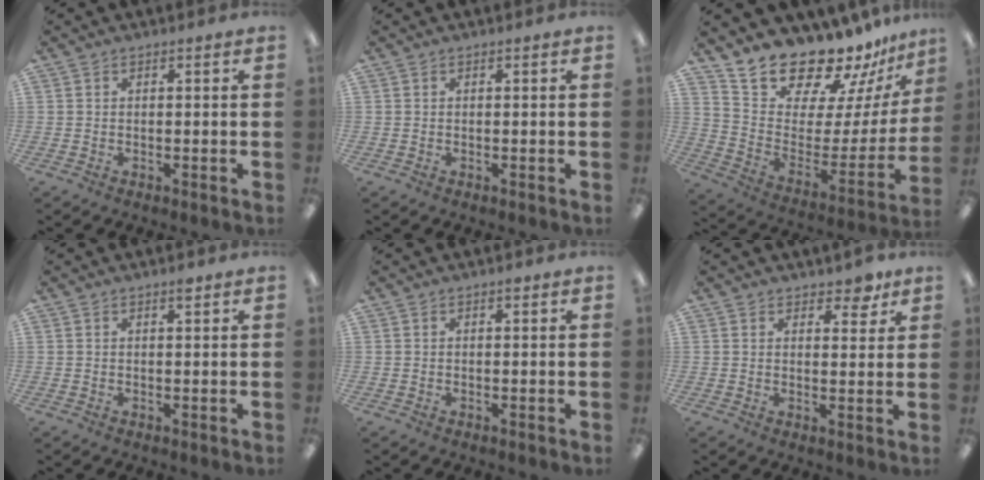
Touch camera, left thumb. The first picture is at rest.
{"total": 0.0}
{"total": 18.4, "force": [17.3, 5.2, 3.4], "torque": [-0.060, -0.159, 0.309]}
{"total": 1.2, "force": [0.9, 0.2, 0.8], "torque": [-0.009, -0.002, 0.013]}
{"total": 0.6, "force": [0.4, 0.2, 0.3], "torque": [-0.007, 0.004, 0.007]}
{"total": 4.3, "force": [3.4, 2.2, 1.5], "torque": [-0.004, -0.016, 0.057]}